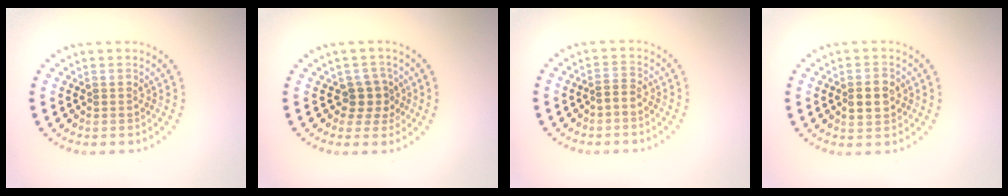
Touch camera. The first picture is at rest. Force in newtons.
{"total": 2.3, "press": 1.8, "slide": 1.3}
{"total": 1.2, "press": 1.0, "slide": 0.6}
{"total": 2.6, "press": 2.6, "slide": 0.2}